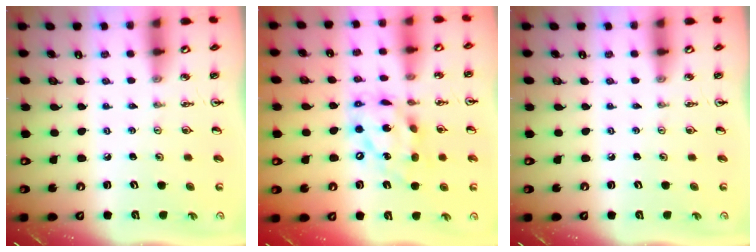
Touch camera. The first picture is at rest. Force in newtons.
{"total": 15.6, "press": 15.6, "slide": 1.0}
{"total": 0.0}